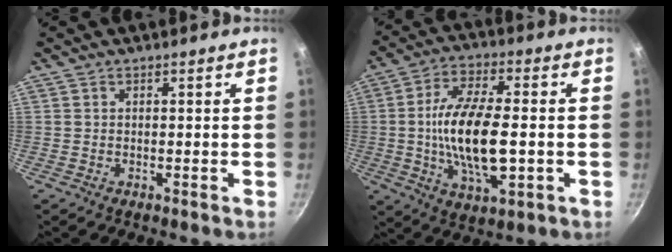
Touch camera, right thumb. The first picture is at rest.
{"total": 16.4, "force": [-1.5, 6.8, 14.8], "torque": [-0.269, 0.010, -0.030]}